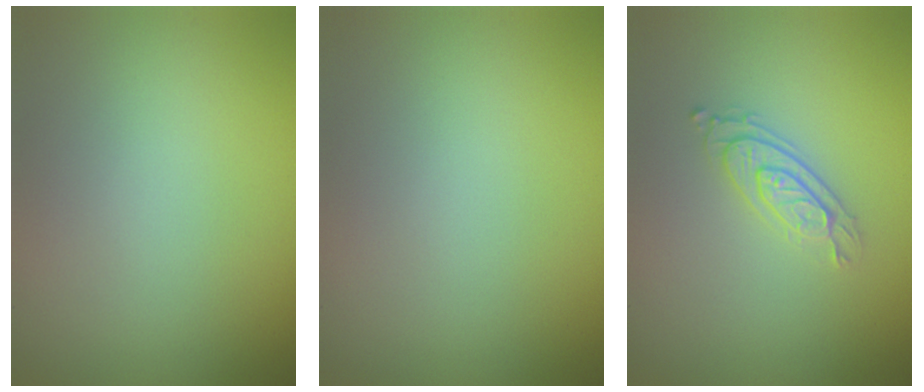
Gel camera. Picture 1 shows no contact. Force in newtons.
{"total": 0.0}
{"total": 2.8, "press": 2.2, "slide": 1.7}